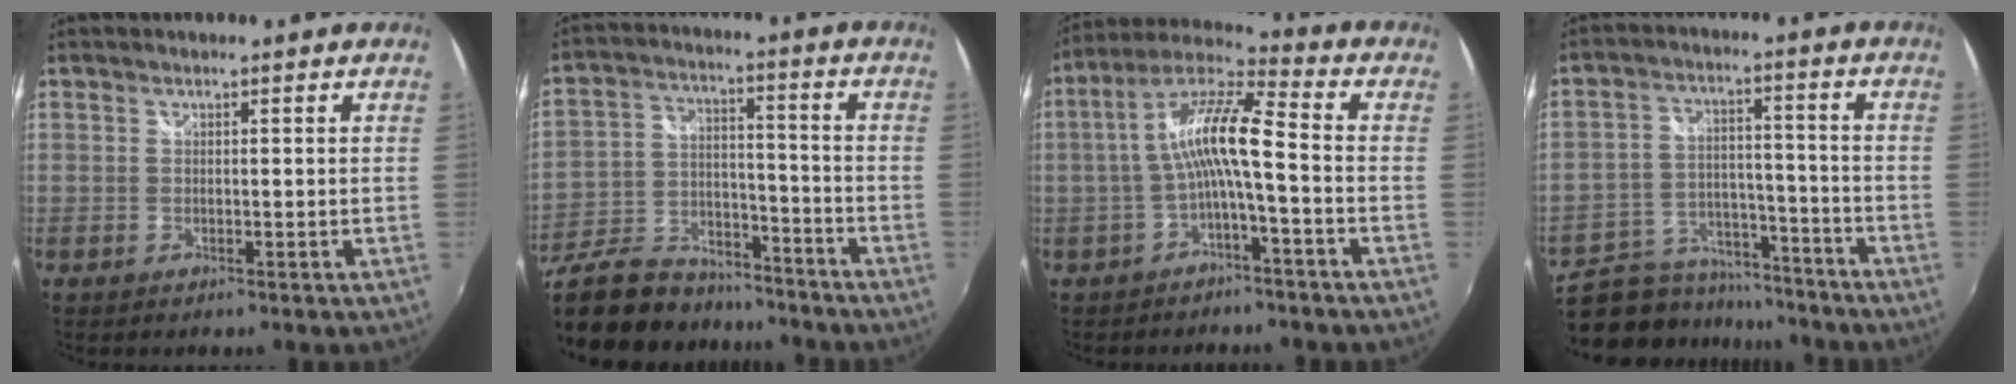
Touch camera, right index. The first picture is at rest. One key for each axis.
{"total": 24.8, "fx": -19.3, "fy": 11.5, "fz": 10.5, "tx": -0.244, "ty": 0.009, "tz": -0.296}
{"total": 10.5, "fx": -2.2, "fy": 1.5, "fz": 10.2, "tx": -0.214, "ty": 0.021, "tz": -0.040}
{"total": 15.7, "fx": -12.1, "fy": 8.9, "fz": 4.7, "tx": -0.113, "ty": 0.035, "tz": -0.166}